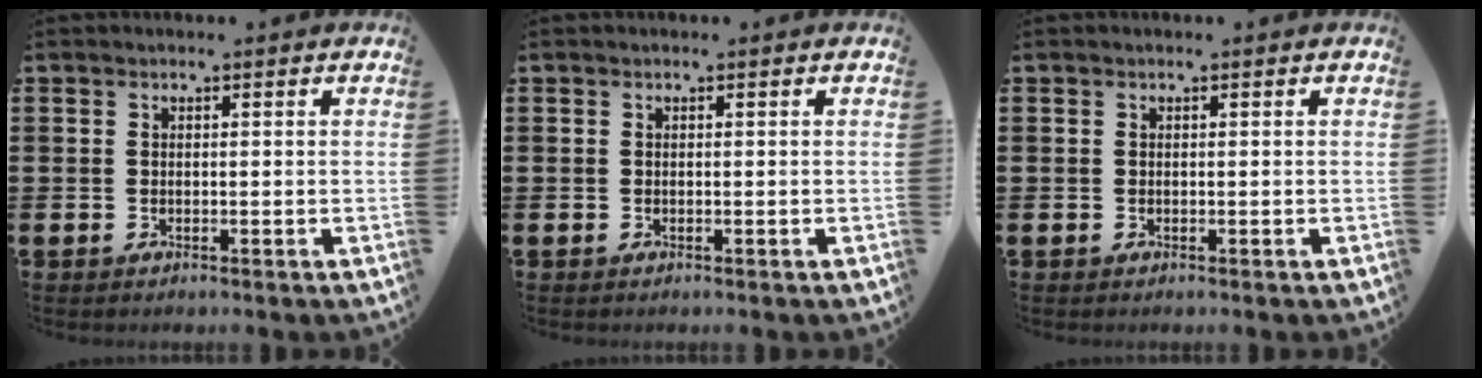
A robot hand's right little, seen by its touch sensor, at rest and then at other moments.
{"total": 0.0}
{"total": 0.0}